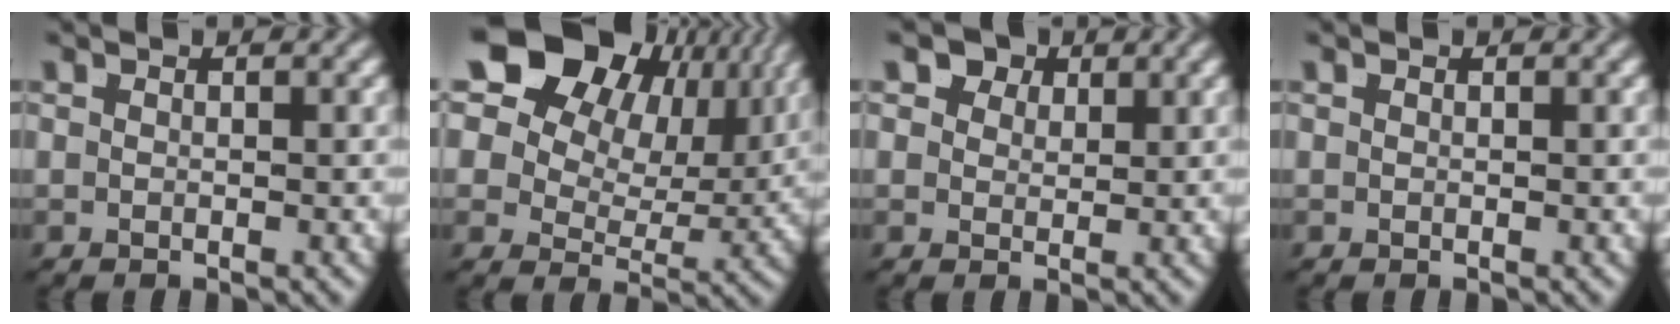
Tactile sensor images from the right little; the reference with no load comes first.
{"total": 16.7, "force": [5.5, 12.0, 10.2], "torque": [-0.182, 0.012, 0.068]}
{"total": 5.0, "force": [2.4, 3.7, 2.3], "torque": [-0.042, -0.004, 0.039]}
{"total": 0.0}